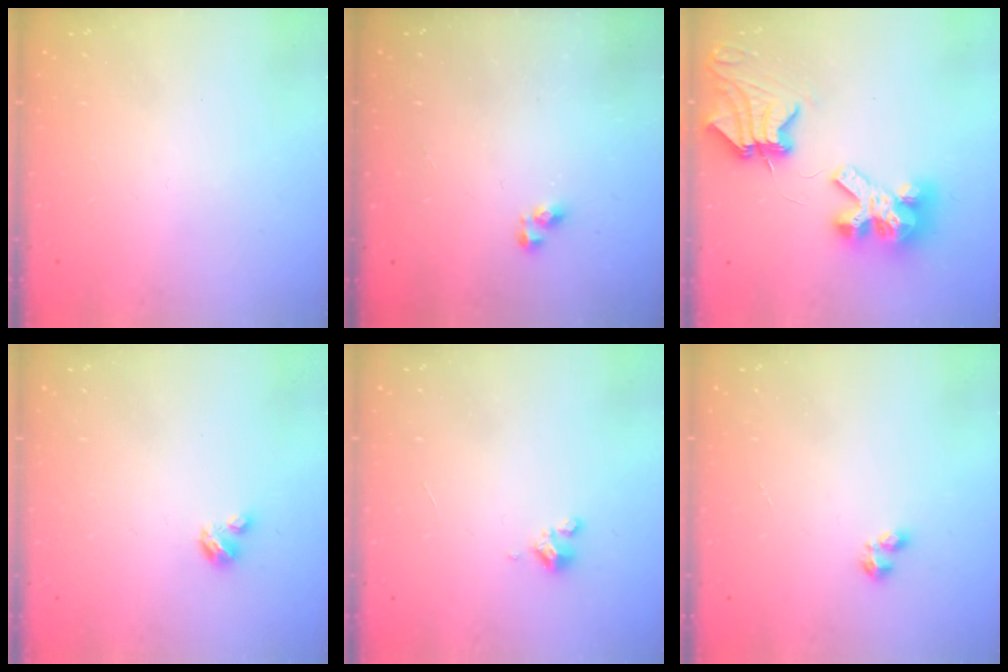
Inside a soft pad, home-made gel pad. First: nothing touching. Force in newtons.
{"total": 3.9, "press": 3.8, "slide": 0.7}
{"total": 11.4, "press": 11.3, "slide": 1.4}
{"total": 2.9, "press": 2.9, "slide": 0.3}
{"total": 1.2, "press": 1.2, "slide": 0.2}
{"total": 1.9, "press": 1.9, "slide": 0.2}